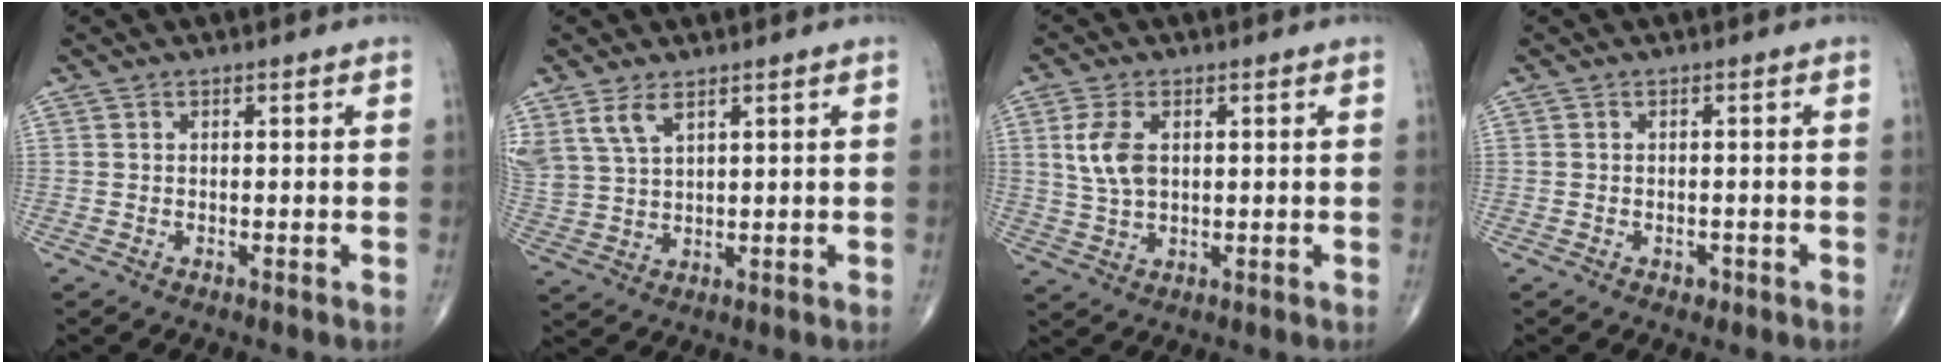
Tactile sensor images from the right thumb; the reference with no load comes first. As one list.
[{"total": 6.3, "force": [3.8, 2.8, 4.1], "torque": [-0.088, -0.010, 0.089]}, {"total": 6.8, "force": [1.6, 3.9, 5.3], "torque": [-0.112, -0.001, 0.035]}, {"total": 1.2, "force": [-0.7, 0.9, 0.5], "torque": [-0.006, 0.002, -0.009]}]